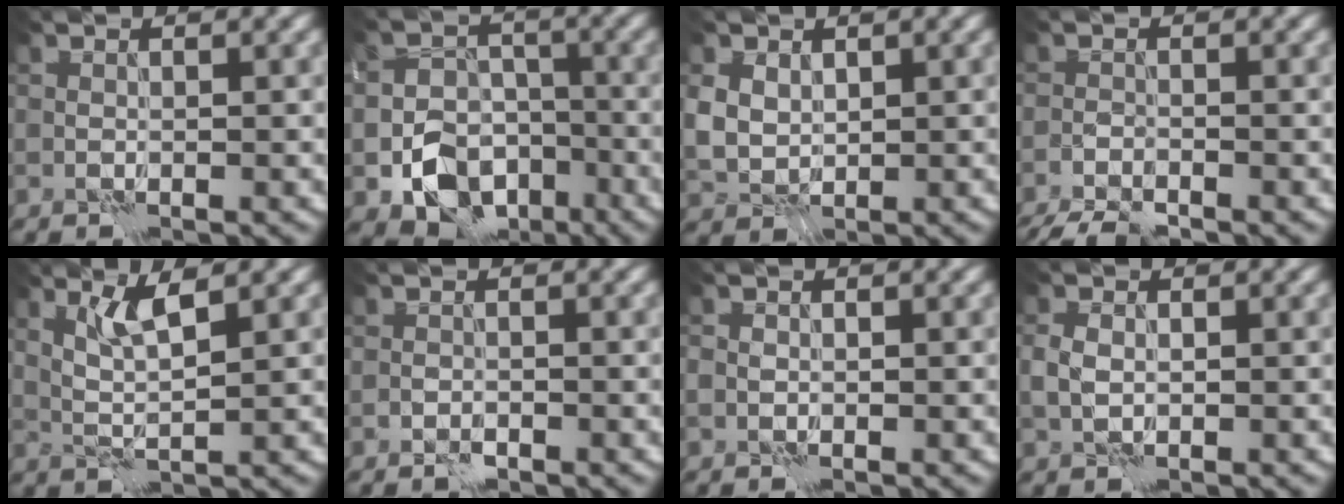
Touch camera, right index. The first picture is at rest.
{"total": 8.4, "force": [-4.4, 6.1, 3.9], "torque": [-0.038, -0.007, -0.077]}
{"total": 2.8, "force": [1.0, 2.1, 1.4], "torque": [-0.039, -0.001, 0.021]}
{"total": 3.3, "force": [-3.1, 0.5, 1.2], "torque": [-0.023, -0.008, -0.062]}
{"total": 2.6, "force": [1.5, 0.2, 2.2], "torque": [-0.050, -0.002, 0.033]}
{"total": 1.0, "force": [-0.8, 0.5, 0.4], "torque": [-0.005, 0.003, -0.015]}
{"total": 0.5, "force": [0.0, 0.5, 0.1], "torque": [0.000, -0.002, -0.001]}
{"total": 1.6, "force": [0.0, 1.2, 1.0], "torque": [-0.025, 0.003, 0.000]}